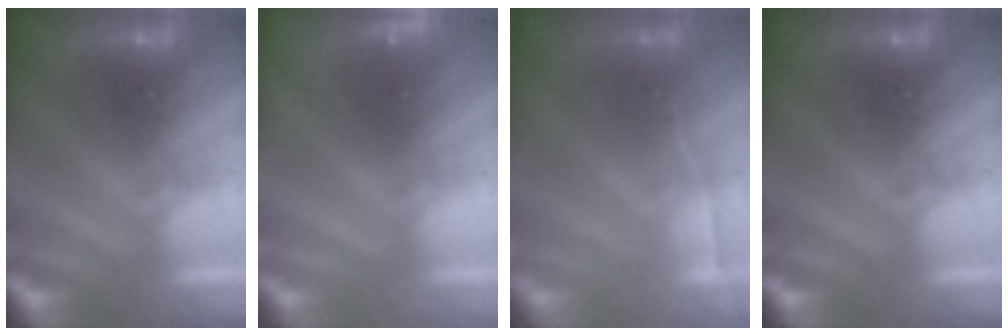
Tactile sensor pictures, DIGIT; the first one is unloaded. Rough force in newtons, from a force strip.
{"total": 2.3}
{"total": 1.9}
{"total": 0.0}